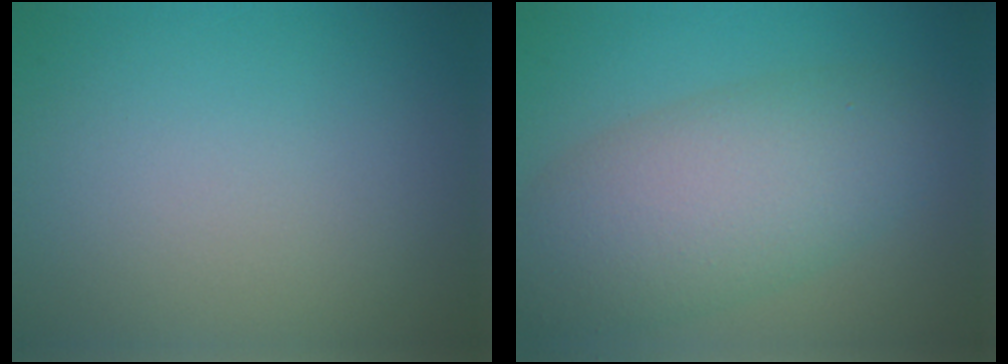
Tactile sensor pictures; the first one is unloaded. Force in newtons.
{"total": 7.8, "press": 7.8, "slide": 0.4}